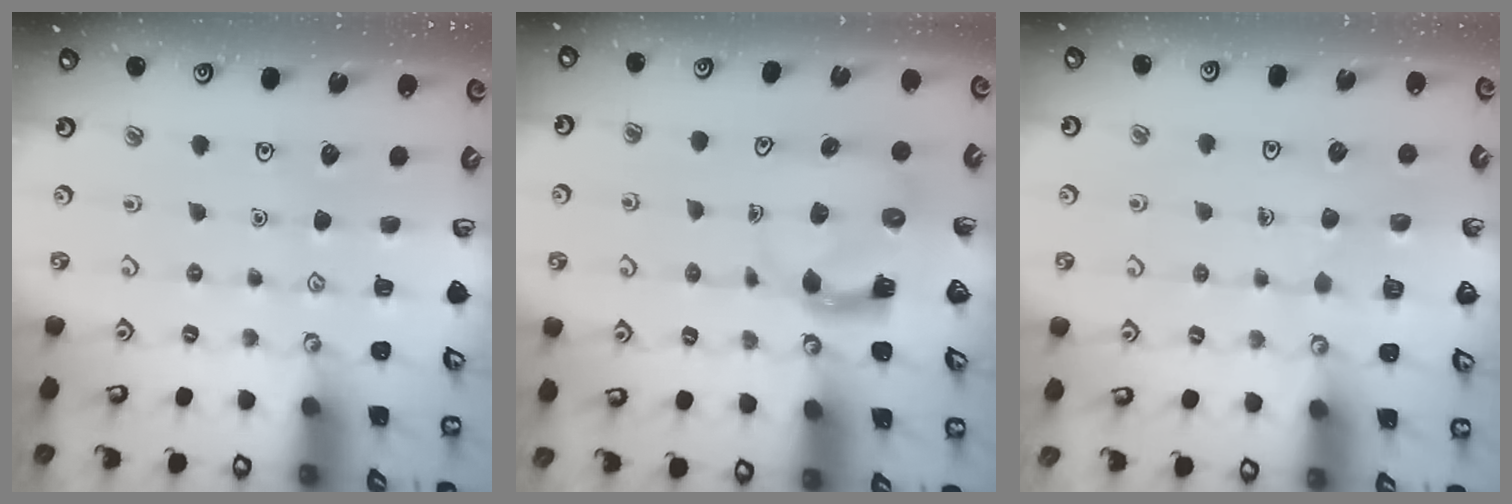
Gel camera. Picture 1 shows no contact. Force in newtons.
{"total": 3.6, "press": 3.6, "slide": 0.4}
{"total": 2.5, "press": 2.5, "slide": 0.1}